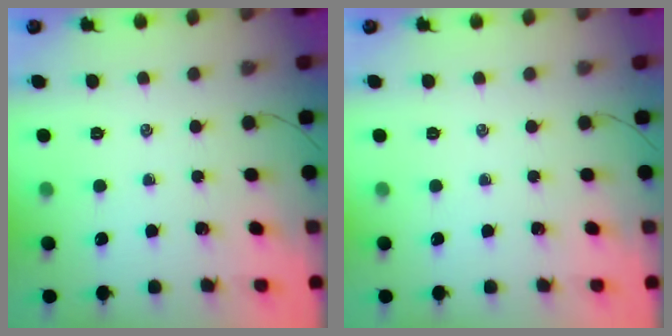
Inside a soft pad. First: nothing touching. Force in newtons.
{"total": 0.0}